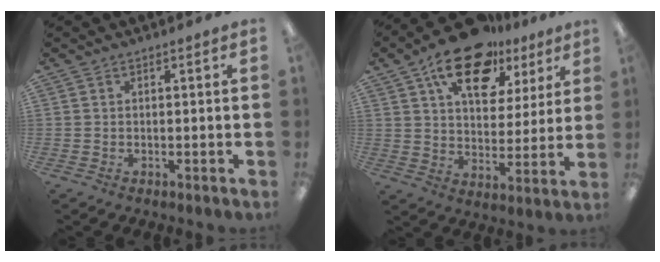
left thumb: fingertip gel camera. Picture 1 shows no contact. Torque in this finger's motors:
{"motor_torque": [0.40, 0.69, 1.71, -1.06, 0.28]}